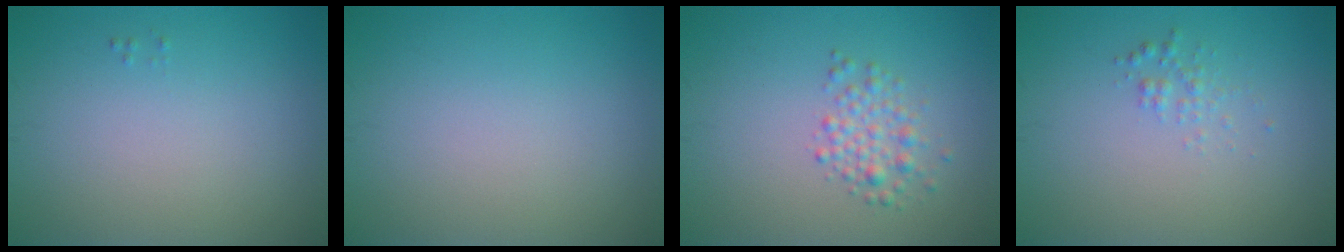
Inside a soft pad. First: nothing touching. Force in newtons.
{"total": 0.0}
{"total": 2.2, "press": 2.2, "slide": 0.1}
{"total": 1.0, "press": 1.0, "slide": 0.0}